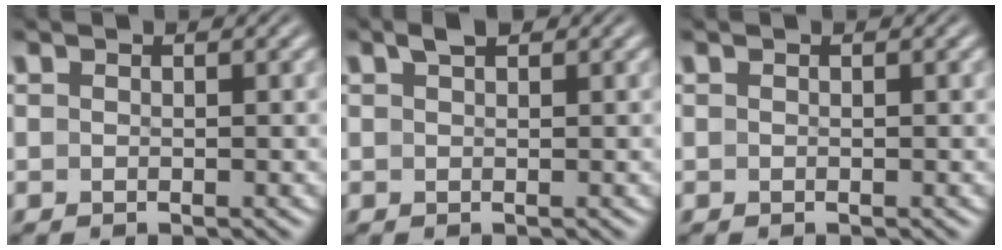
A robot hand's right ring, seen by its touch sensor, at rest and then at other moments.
{"total": 1.1, "force": [1.0, -0.1, 0.6], "torque": [-0.007, 0.004, 0.020]}
{"total": 0.0}